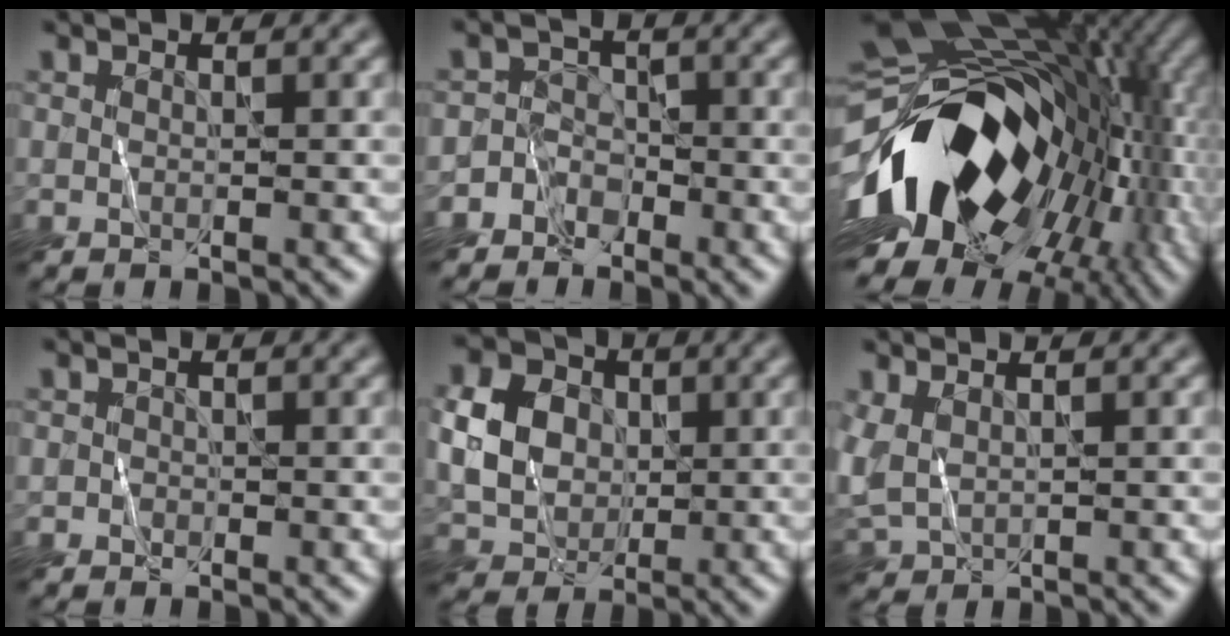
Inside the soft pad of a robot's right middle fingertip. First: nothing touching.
{"total": 3.1, "force": [-2.1, 2.3, 0.1], "torque": [0.028, 0.009, -0.048]}
{"total": 17.3, "force": [-3.5, 11.1, 12.8], "torque": [-0.213, -0.001, -0.069]}
{"total": 0.5, "force": [-0.3, 0.3, -0.2], "torque": [0.008, 0.000, -0.006]}
{"total": 5.5, "force": [0.7, 4.6, 2.8], "torque": [-0.057, 0.008, 0.010]}
{"total": 2.8, "force": [0.5, 2.0, 1.9], "torque": [-0.060, -0.005, 0.014]}